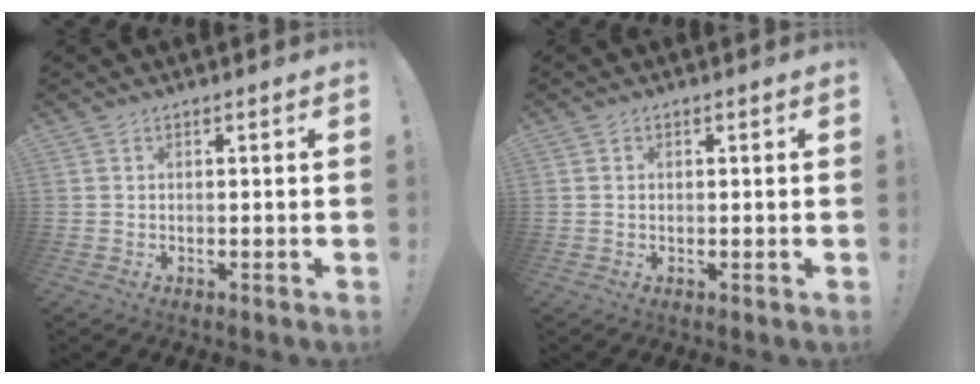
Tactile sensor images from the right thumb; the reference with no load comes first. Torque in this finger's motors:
{"motor_torque": [-0.03, -0.27, -0.06, 0.16, 0.06]}